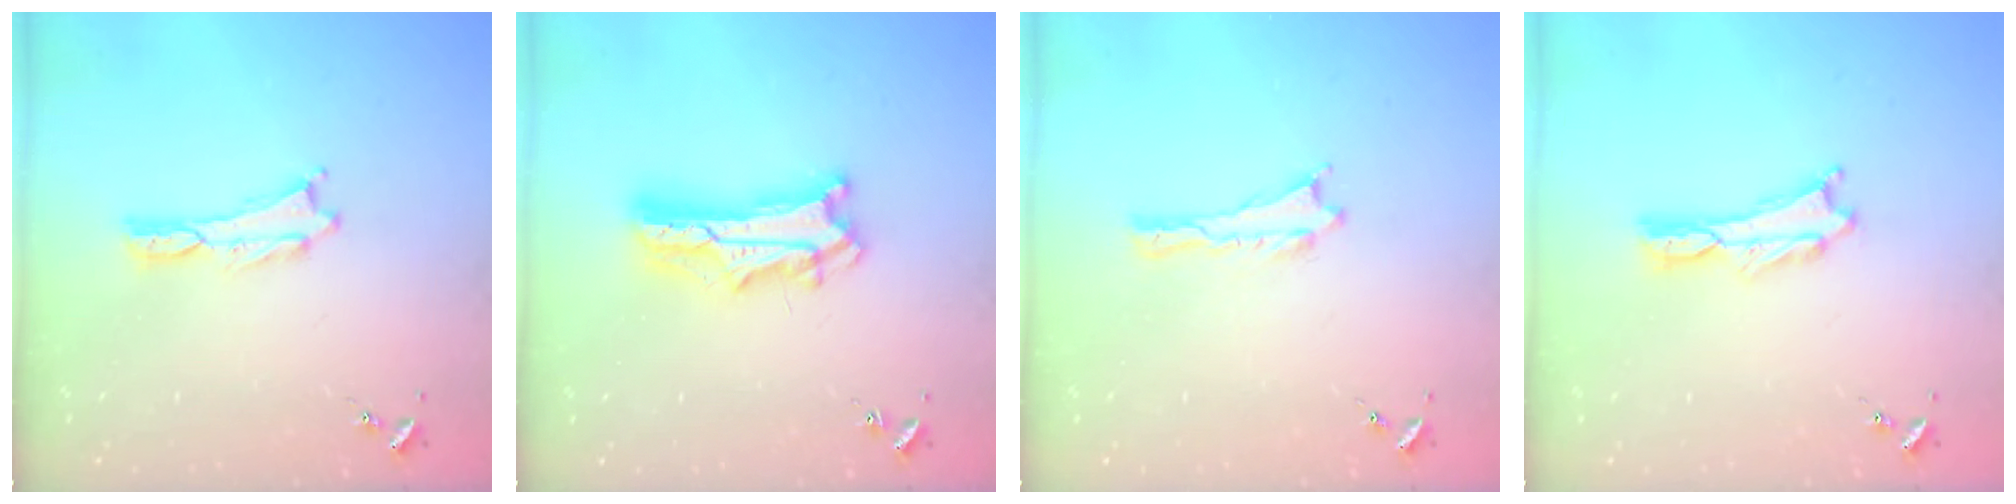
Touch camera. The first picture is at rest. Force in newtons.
{"total": 7.6, "press": 7.5, "slide": 0.7}
{"total": 0.0}
{"total": 0.0}